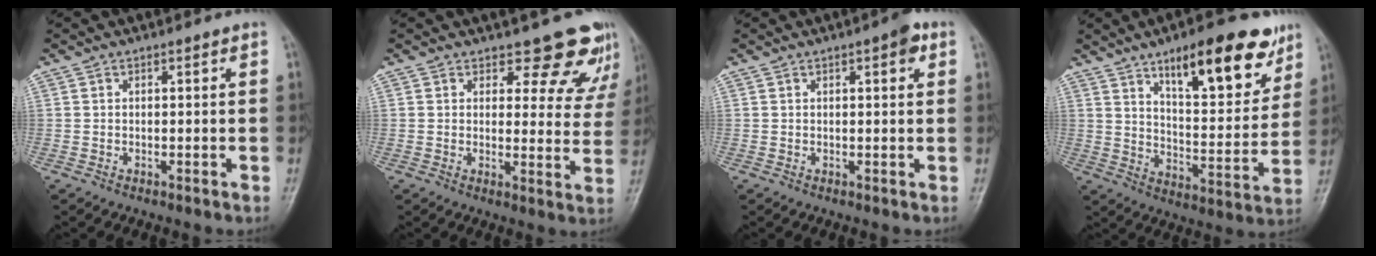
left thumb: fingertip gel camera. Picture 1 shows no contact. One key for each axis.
{"total": 10.1, "fx": 8.6, "fy": 4.4, "fz": 2.8, "tx": 0.014, "ty": -0.060, "tz": 0.081}
{"total": 3.1, "fx": 1.4, "fy": 0.9, "fz": 2.6, "tx": -0.030, "ty": 0.000, "tz": 0.014}
{"total": 19.2, "fx": 11.5, "fy": 6.9, "fz": 13.8, "tx": -0.154, "ty": -0.058, "tz": 0.179}